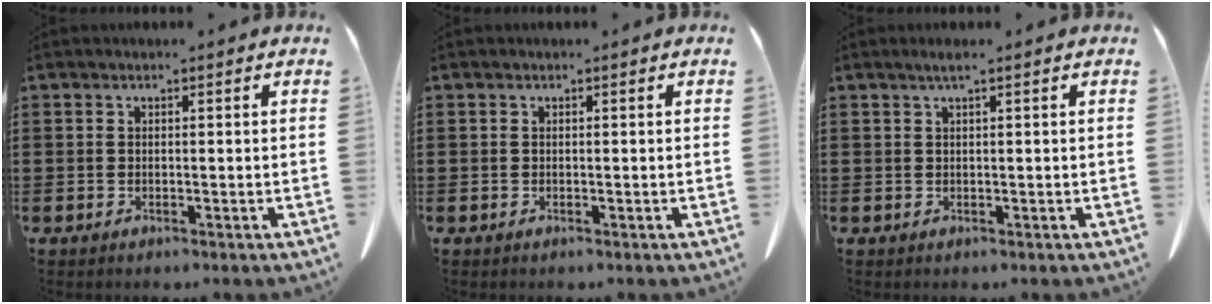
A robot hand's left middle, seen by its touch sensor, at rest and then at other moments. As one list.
[{"total": 0.0}, {"total": 1.3, "force": [0.6, -0.1, 1.1], "torque": [-0.022, 0.001, 0.009]}]